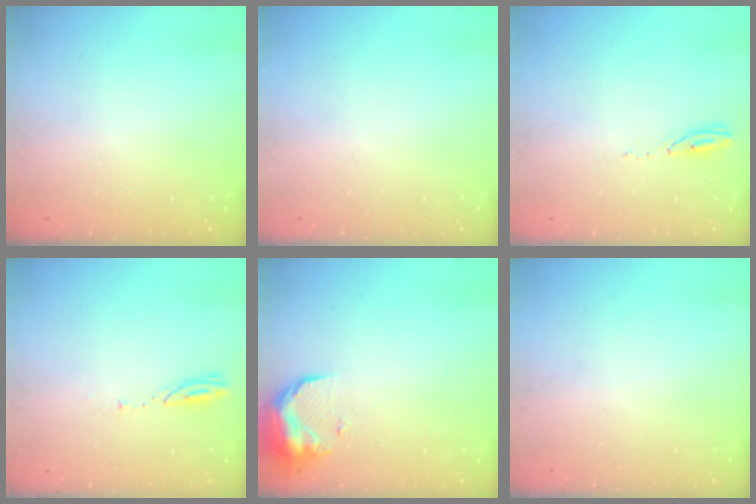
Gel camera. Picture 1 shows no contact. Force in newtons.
{"total": 0.0}
{"total": 3.4, "press": 3.3, "slide": 0.3}
{"total": 3.0, "press": 3.0, "slide": 0.2}
{"total": 9.7, "press": 9.6, "slide": 0.9}
{"total": 0.0}